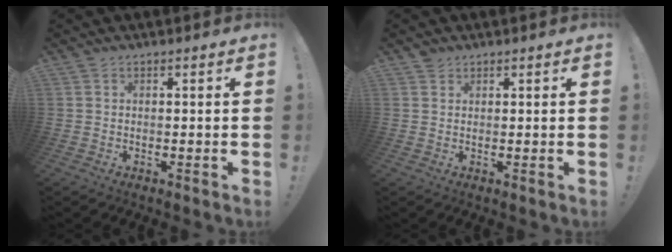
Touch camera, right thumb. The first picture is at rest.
{"total": 1.7, "force": [1.5, 0.9, 0.2], "torque": [0.004, -0.005, 0.027]}